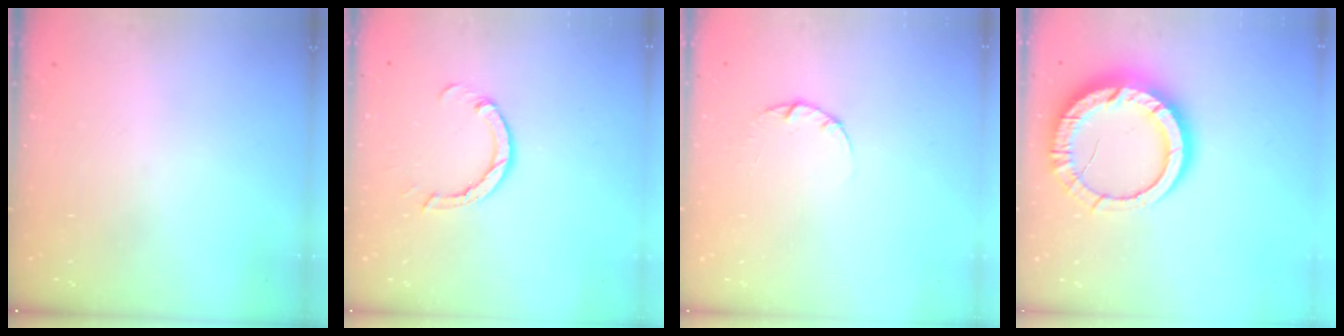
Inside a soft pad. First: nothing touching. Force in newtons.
{"total": 3.6, "press": 3.6, "slide": 0.2}
{"total": 2.2, "press": 2.2, "slide": 0.3}
{"total": 16.6, "press": 16.6, "slide": 1.6}